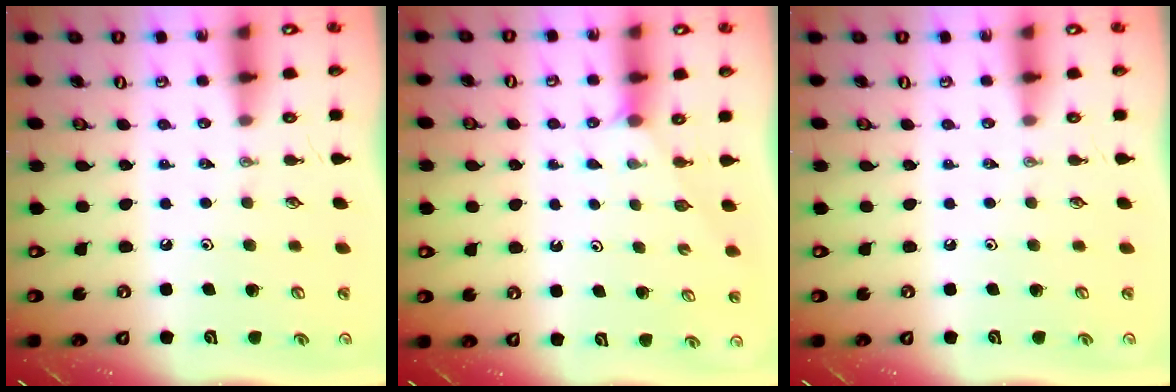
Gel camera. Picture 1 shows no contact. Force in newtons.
{"total": 2.5, "press": 2.4, "slide": 0.4}
{"total": 0.0}